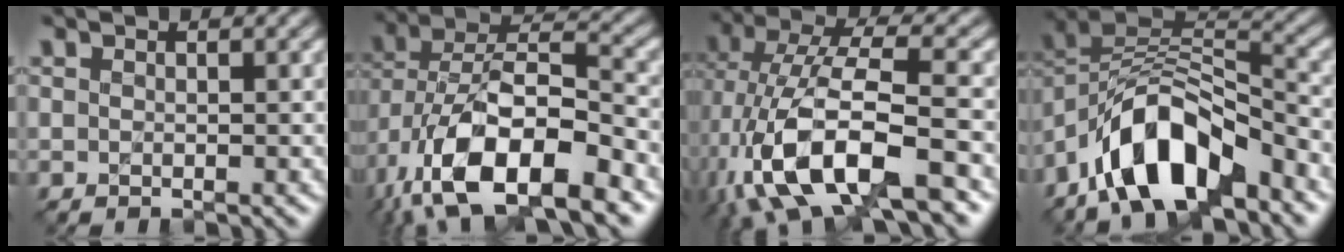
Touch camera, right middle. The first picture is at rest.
{"total": 13.8, "force": [-5.9, 7.2, 10.1], "torque": [-0.194, -0.019, -0.101]}
{"total": 12.0, "force": [-3.9, 5.2, 10.1], "torque": [-0.198, 0.005, -0.073]}
{"total": 9.4, "force": [-5.8, 4.1, 6.2], "torque": [-0.102, 0.015, -0.110]}